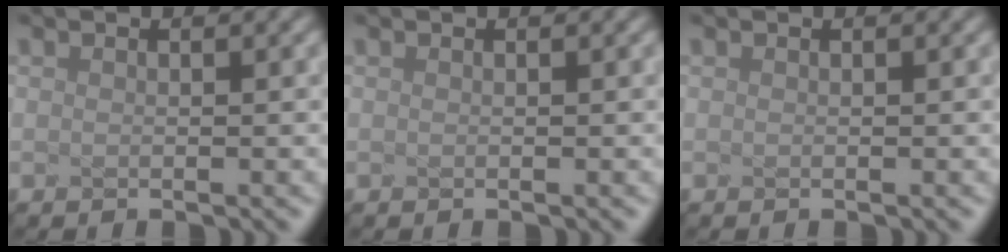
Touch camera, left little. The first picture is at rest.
{"total": 0.0}
{"total": 0.0}